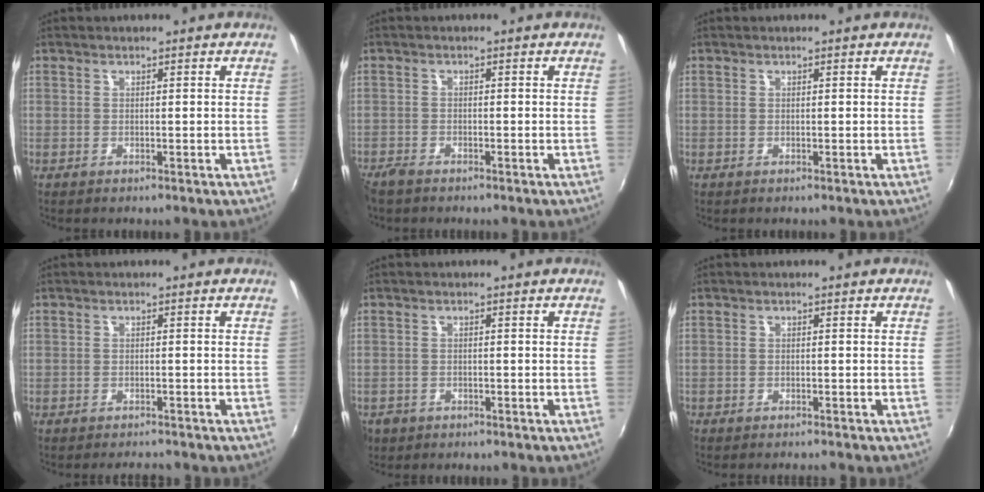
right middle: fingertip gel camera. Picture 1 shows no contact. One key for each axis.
{"total": 2.8, "fx": -2.5, "fy": 0.9, "fz": 0.9, "tx": -0.027, "ty": -0.011, "tz": -0.052}
{"total": 0.0}
{"total": 2.5, "fx": -2.3, "fy": 0.5, "fz": 0.6, "tx": -0.021, "ty": -0.002, "tz": -0.035}
{"total": 4.3, "fx": -2.3, "fy": 3.3, "fz": 1.5, "tx": -0.044, "ty": -0.008, "tz": -0.038}
{"total": 1.6, "fx": -1.5, "fy": 0.2, "fz": 0.3, "tx": -0.018, "ty": -0.008, "tz": -0.030}